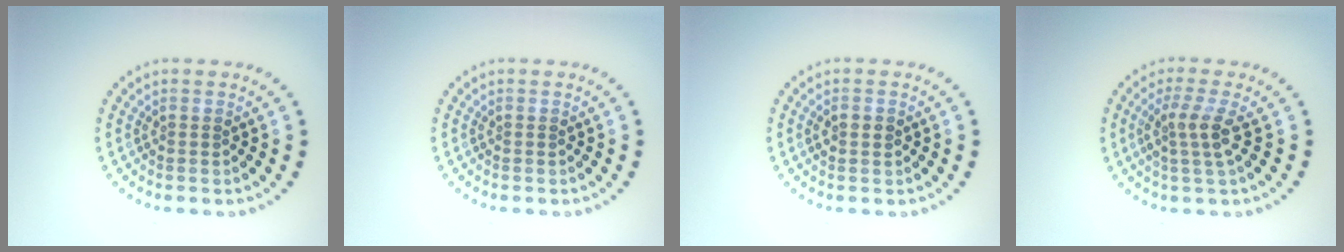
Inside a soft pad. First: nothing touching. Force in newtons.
{"total": 0.0}
{"total": 1.6, "press": 1.6, "slide": 0.1}
{"total": 2.6, "press": 1.9, "slide": 1.7}